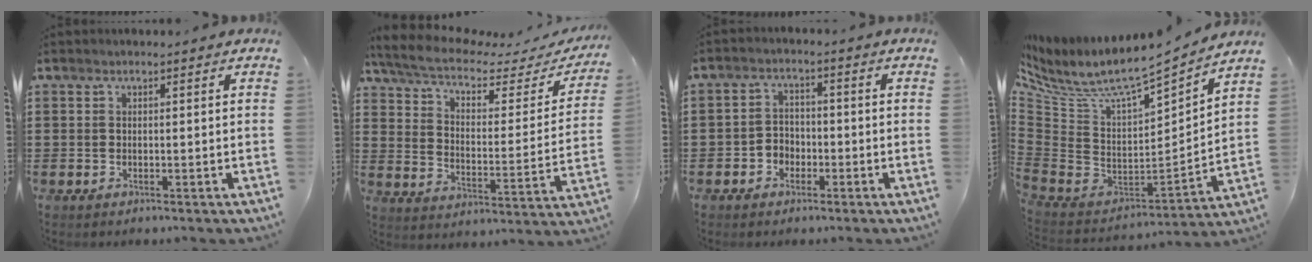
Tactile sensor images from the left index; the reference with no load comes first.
{"total": 6.4, "force": [4.9, 1.6, 3.7], "torque": [-0.094, -0.030, 0.083]}
{"total": 2.8, "force": [-1.7, 2.2, 0.8], "torque": [-0.022, 0.007, -0.038]}
{"total": 6.1, "force": [4.7, 1.5, 3.6], "torque": [-0.093, -0.052, 0.075]}